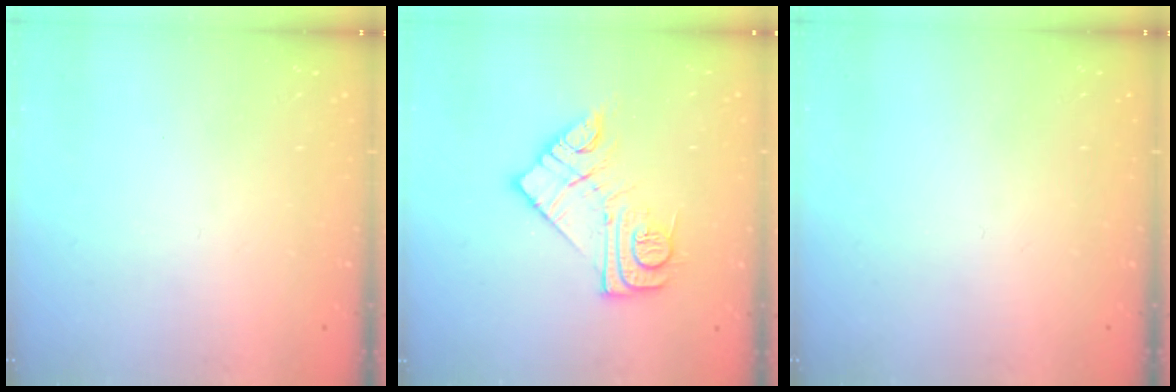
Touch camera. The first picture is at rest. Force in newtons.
{"total": 13.6, "press": 13.6, "slide": 0.9}
{"total": 0.0}